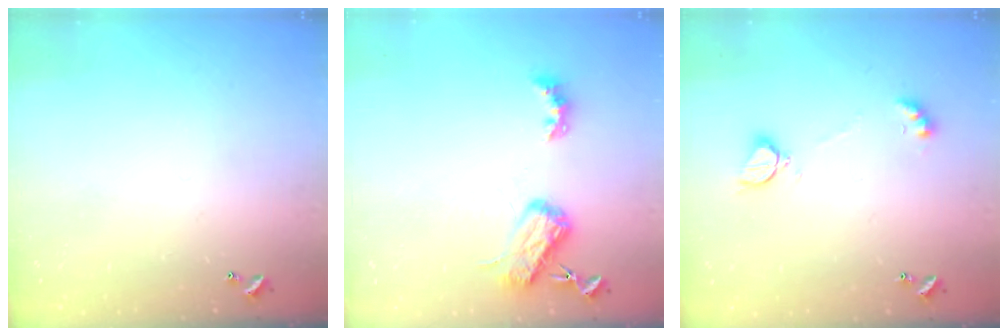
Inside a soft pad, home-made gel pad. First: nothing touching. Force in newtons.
{"total": 5.3, "press": 5.2, "slide": 0.8}
{"total": 2.3, "press": 2.3, "slide": 0.5}